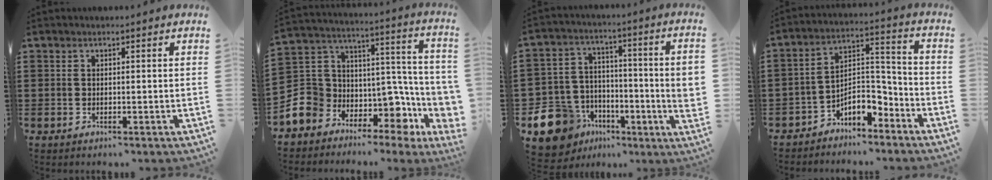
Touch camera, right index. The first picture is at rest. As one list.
[{"total": 8.1, "force": [-1.4, 7.4, 3.0], "torque": [-0.092, -0.042, -0.017]}, {"total": 11.9, "force": [-5.8, 8.5, 6.0], "torque": [-0.164, 0.022, -0.104]}, {"total": 7.0, "force": [-5.0, 3.2, 3.7], "torque": [-0.073, 0.005, -0.099]}]